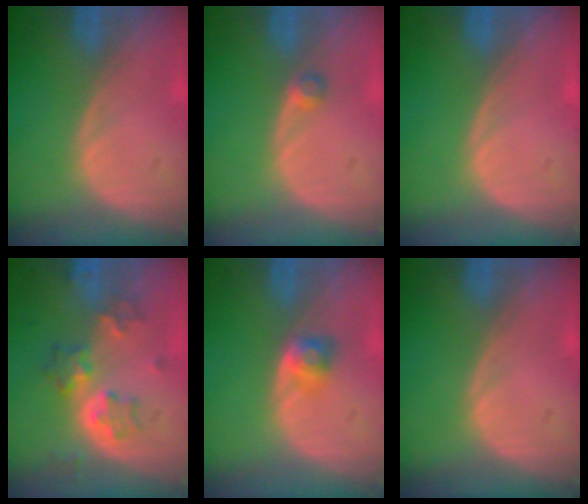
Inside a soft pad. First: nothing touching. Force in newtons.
{"total": 1.6, "press": 1.4, "slide": 0.9}
{"total": 0.0}
{"total": 6.1, "press": 5.6, "slide": 2.5}
{"total": 2.7, "press": 2.4, "slide": 1.1}
{"total": 0.0}